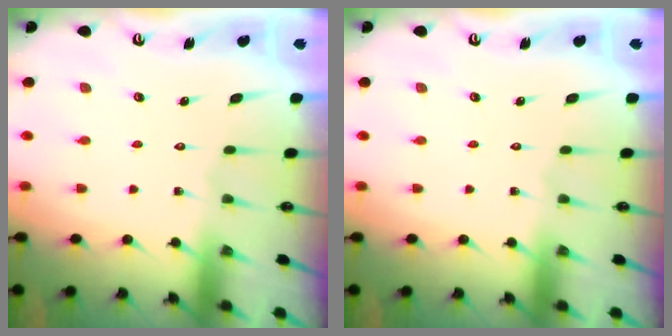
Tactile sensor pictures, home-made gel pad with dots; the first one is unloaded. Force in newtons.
{"total": 0.0}